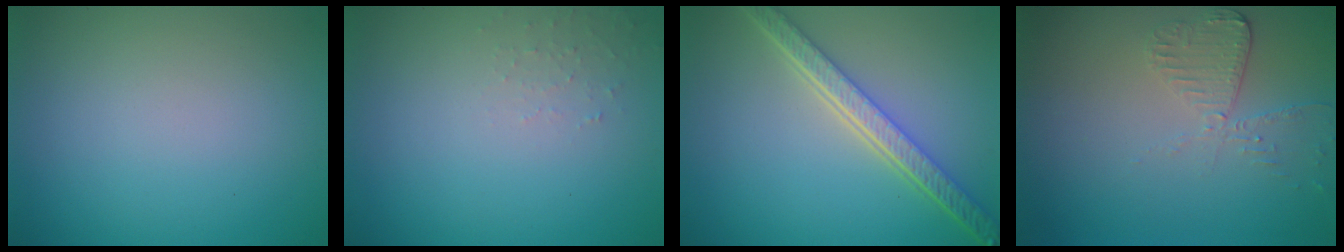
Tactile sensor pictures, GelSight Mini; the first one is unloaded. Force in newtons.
{"total": 1.1, "press": 1.0, "slide": 0.2}
{"total": 5.5, "press": 4.2, "slide": 3.5}
{"total": 2.5, "press": 2.3, "slide": 1.0}